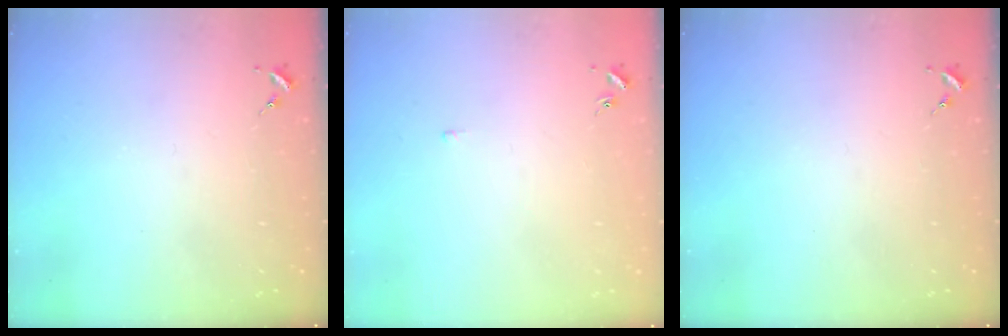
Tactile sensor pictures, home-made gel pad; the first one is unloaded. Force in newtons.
{"total": 1.8, "press": 1.8, "slide": 0.5}
{"total": 0.0}